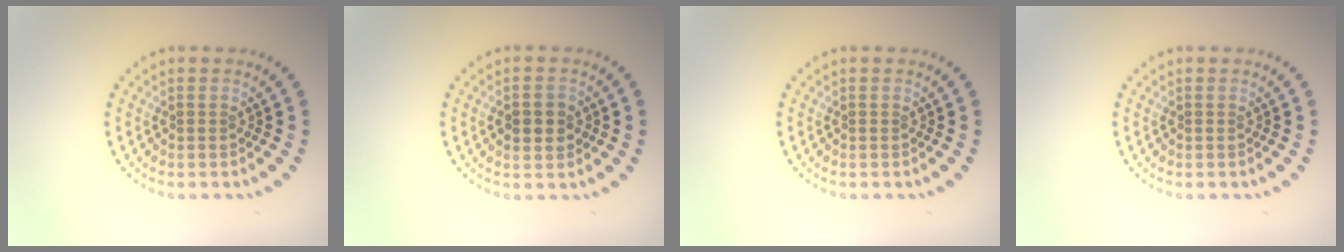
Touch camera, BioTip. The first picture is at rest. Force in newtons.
{"total": 2.3, "press": 2.2, "slide": 0.1}
{"total": 0.0}
{"total": 0.0}